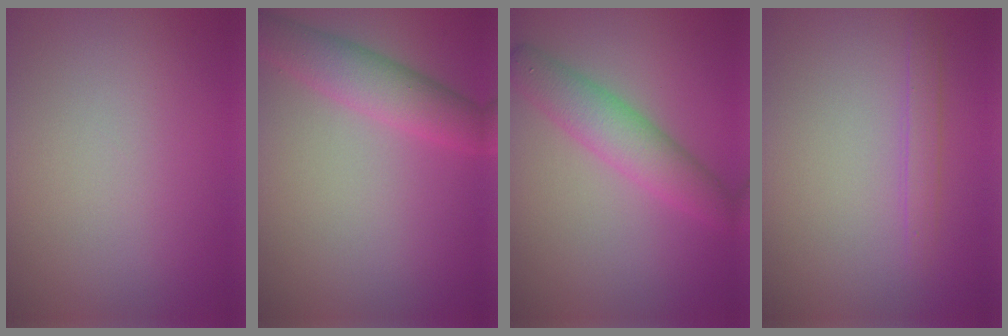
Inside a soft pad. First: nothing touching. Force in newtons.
{"total": 4.0, "press": 4.0, "slide": 0.2}
{"total": 4.1, "press": 4.1, "slide": 0.1}
{"total": 1.3, "press": 1.3, "slide": 0.2}